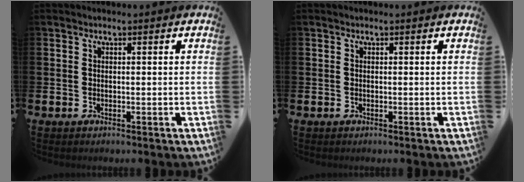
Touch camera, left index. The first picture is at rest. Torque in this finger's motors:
{"motor_torque": [-0.02, 0.01, 0.00, 0.00]}